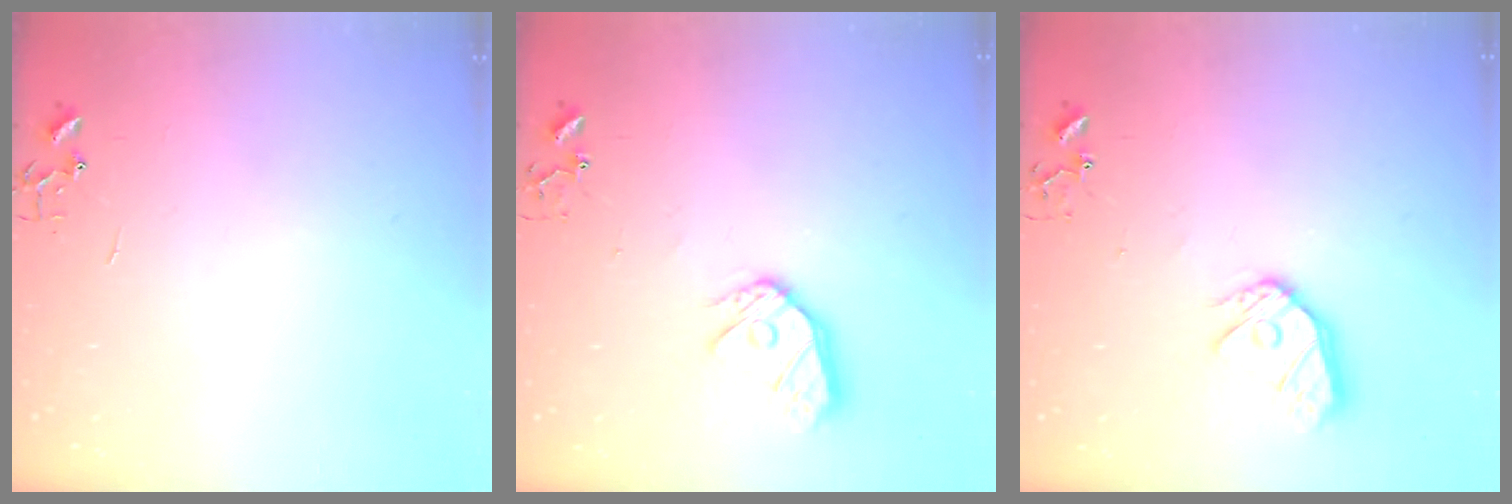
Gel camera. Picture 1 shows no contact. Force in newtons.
{"total": 11.3, "press": 11.2, "slide": 1.3}
{"total": 11.3, "press": 11.2, "slide": 1.3}